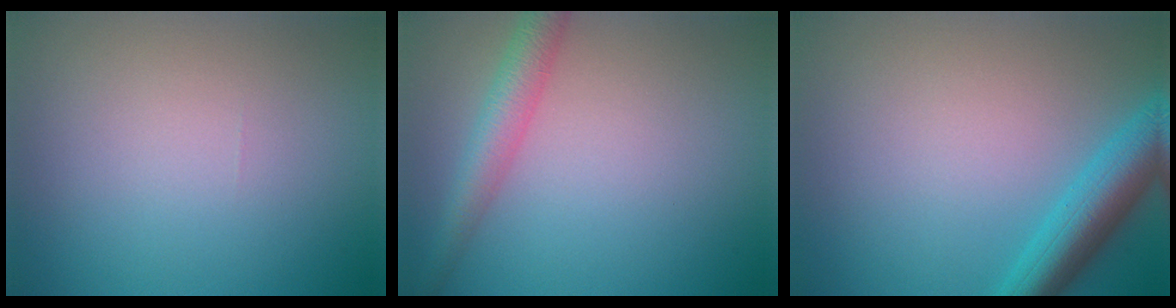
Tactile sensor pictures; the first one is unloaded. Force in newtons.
{"total": 3.4, "press": 3.4, "slide": 0.2}
{"total": 5.3, "press": 5.3, "slide": 0.2}